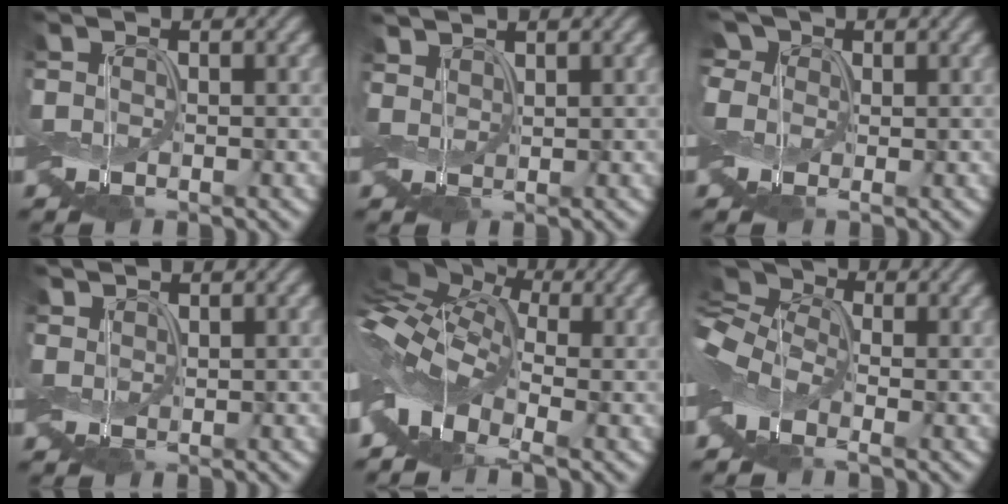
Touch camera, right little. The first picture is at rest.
{"total": 1.4, "force": [1.3, 0.4, 0.3], "torque": [-0.014, 0.004, 0.022]}
{"total": 3.7, "force": [2.3, 2.6, 1.3], "torque": [-0.051, 0.004, 0.037]}
{"total": 1.1, "force": [1.1, 0.1, 0.1], "torque": [-0.007, 0.004, 0.020]}
{"total": 11.3, "force": [-0.4, 6.8, 9.0], "torque": [-0.176, 0.012, -0.015]}
{"total": 5.2, "force": [-0.9, 3.6, 3.7], "torque": [-0.091, 0.013, -0.030]}